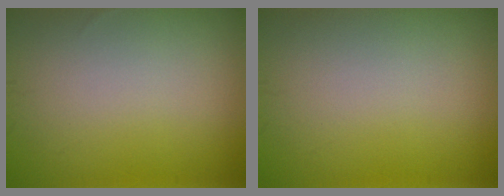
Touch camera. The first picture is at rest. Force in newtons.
{"total": 0.0}